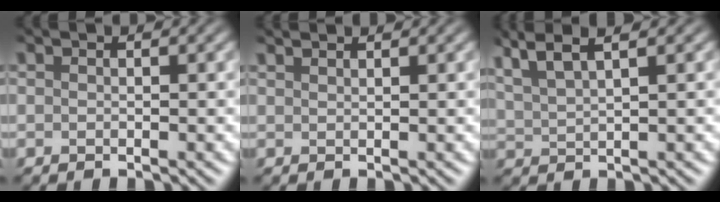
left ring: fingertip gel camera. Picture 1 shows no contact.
{"total": 1.4, "force": [1.3, 0.2, 0.4], "torque": [-0.002, 0.002, 0.014]}
{"total": 4.4, "force": [3.0, 1.0, 3.1], "torque": [-0.057, 0.021, 0.045]}